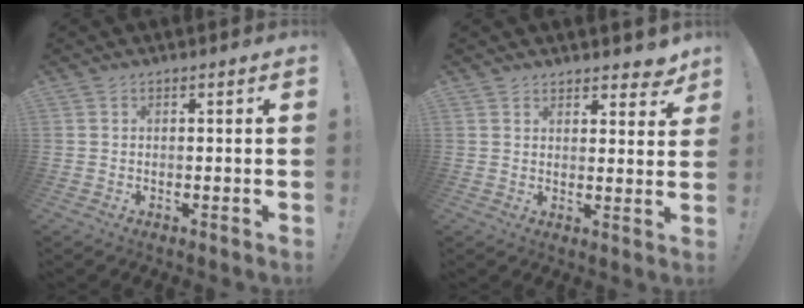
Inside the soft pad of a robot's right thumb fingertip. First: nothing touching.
{"total": 4.9, "force": [4.0, 2.2, 1.7], "torque": [-0.014, -0.027, 0.071]}